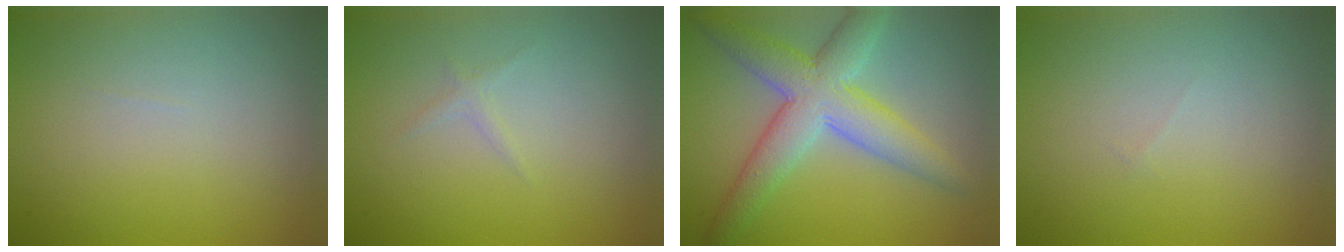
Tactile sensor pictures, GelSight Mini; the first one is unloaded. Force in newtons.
{"total": 0.7, "press": 0.7, "slide": 0.1}
{"total": 6.7, "press": 6.7, "slide": 0.2}
{"total": 0.0}